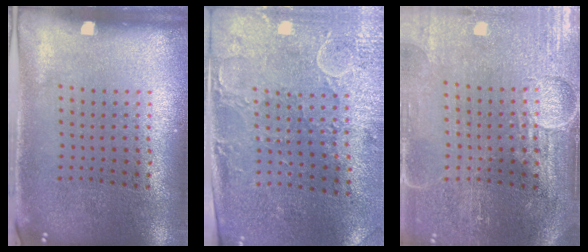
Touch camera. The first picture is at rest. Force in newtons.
{"total": 3.0, "press": 2.4, "slide": 1.7}
{"total": 4.1, "press": 3.7, "slide": 1.9}